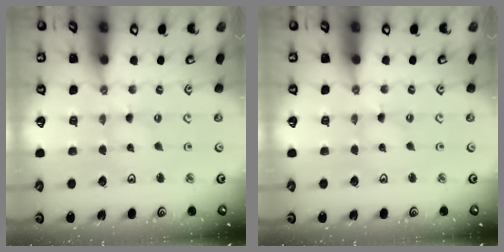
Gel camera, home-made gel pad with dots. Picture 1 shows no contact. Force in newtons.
{"total": 0.0}